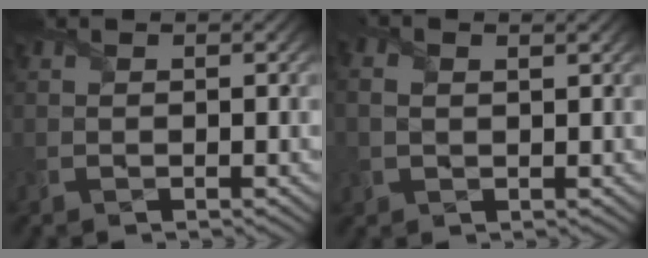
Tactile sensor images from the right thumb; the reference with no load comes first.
{"total": 2.0, "force": [0.5, 1.1, 1.6], "torque": [-0.040, 0.001, 0.014]}